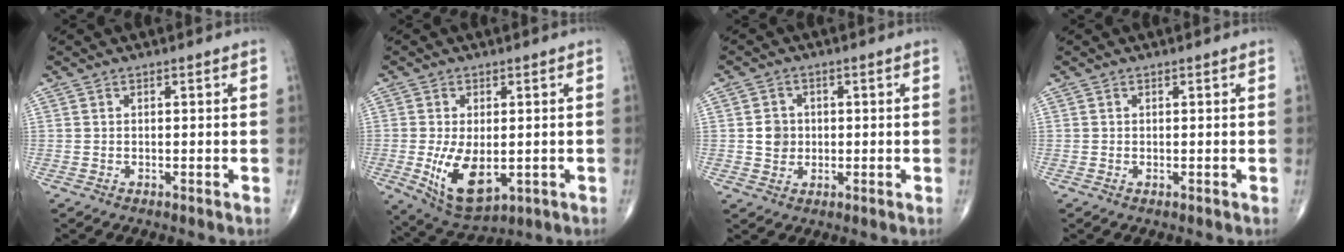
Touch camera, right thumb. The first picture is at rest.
{"total": 10.6, "force": [-1.8, 5.6, 8.8], "torque": [-0.152, -0.018, -0.014]}
{"total": 3.8, "force": [0.1, 3.5, 1.6], "torque": [-0.010, 0.004, 0.001]}
{"total": 0.0}